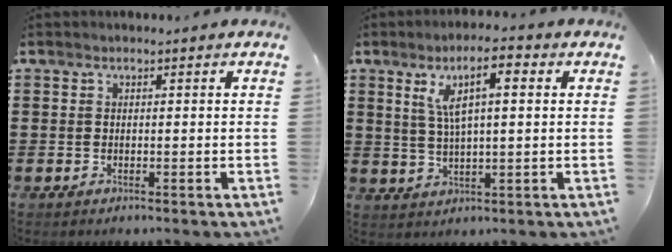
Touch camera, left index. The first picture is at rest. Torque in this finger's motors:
{"motor_torque": [-0.11, 0.69, 0.03, -0.05]}